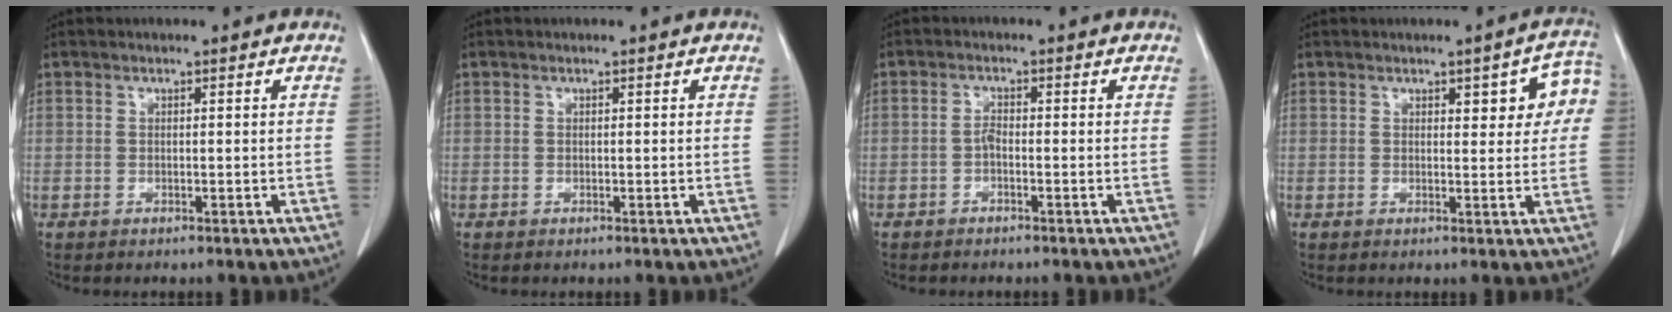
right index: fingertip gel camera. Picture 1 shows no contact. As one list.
[{"total": 0.0}, {"total": 1.3, "force": [-0.6, 0.4, 1.1], "torque": [-0.021, 0.003, -0.012]}, {"total": 6.2, "force": [1.8, 2.1, 5.6], "torque": [-0.055, 0.017, 0.018]}]